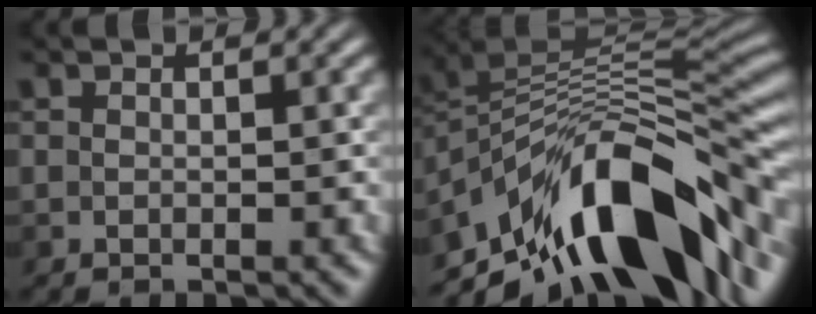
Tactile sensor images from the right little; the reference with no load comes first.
{"total": 13.1, "force": [-8.3, 5.3, 8.7], "torque": [-0.133, 0.019, -0.148]}